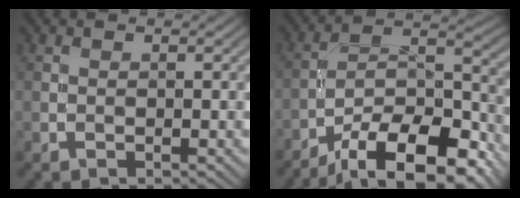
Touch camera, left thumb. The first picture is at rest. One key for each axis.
{"total": 15.4, "fx": -10.9, "fy": 5.7, "fz": 9.2, "tx": -0.170, "ty": -0.016, "tz": -0.173}